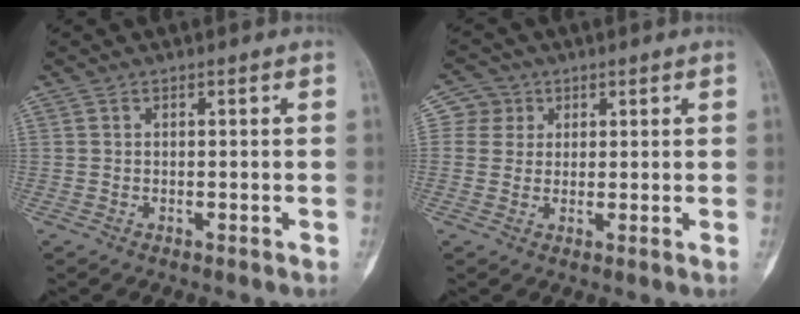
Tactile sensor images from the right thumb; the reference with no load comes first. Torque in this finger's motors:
{"motor_torque": [-0.21, 0.02, -0.03, -0.13, -0.07]}